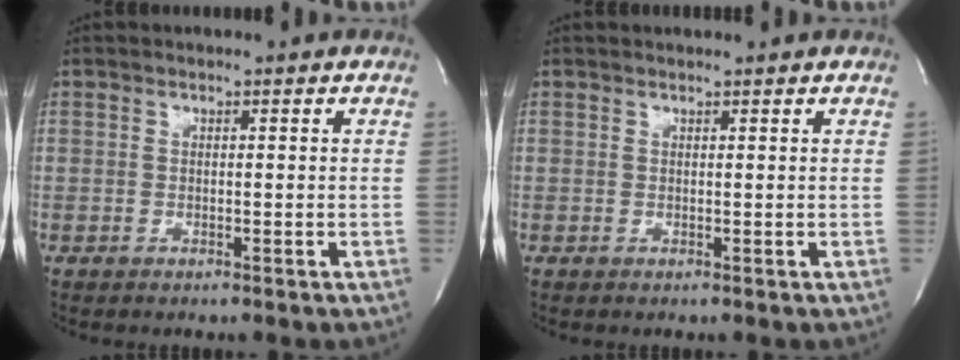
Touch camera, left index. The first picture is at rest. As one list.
[{"total": 1.0, "force": [1.0, -0.1, 0.3], "torque": [-0.006, 0.008, 0.015]}]